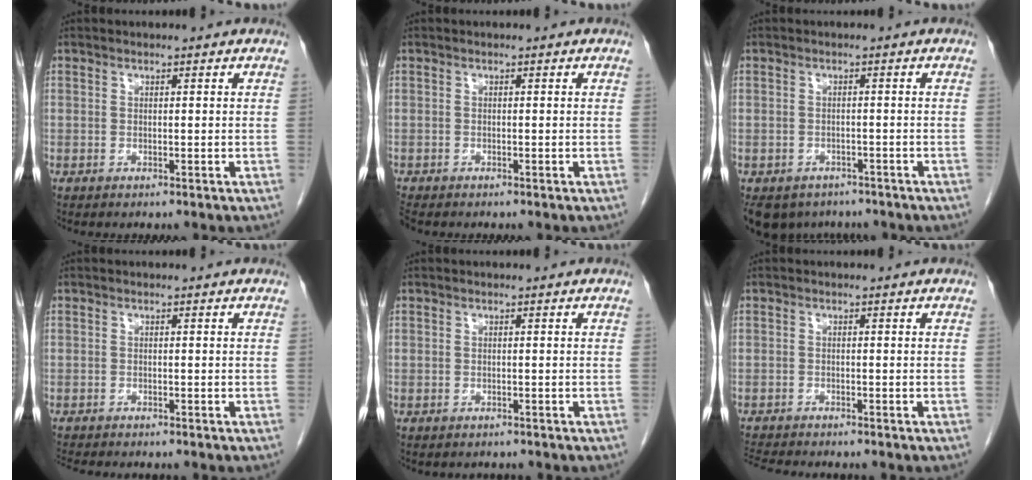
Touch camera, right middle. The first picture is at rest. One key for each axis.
{"total": 1.3, "fx": -1.2, "fy": 0.4, "fz": 0.4, "tx": -0.014, "ty": -0.005, "tz": -0.022}
{"total": 8.7, "fx": -6.7, "fy": 5.2, "fz": 1.9, "tx": -0.043, "ty": -0.006, "tz": -0.085}
{"total": 3.6, "fx": -3.2, "fy": 0.5, "fz": 1.4, "tx": -0.025, "ty": -0.010, "tz": -0.048}
{"total": 1.1, "fx": -1.0, "fy": 0.5, "fz": 0.1, "tx": -0.012, "ty": -0.002, "tz": -0.013}
{"total": 4.9, "fx": -4.6, "fy": 0.1, "fz": 1.5, "tx": -0.029, "ty": -0.016, "tz": -0.077}